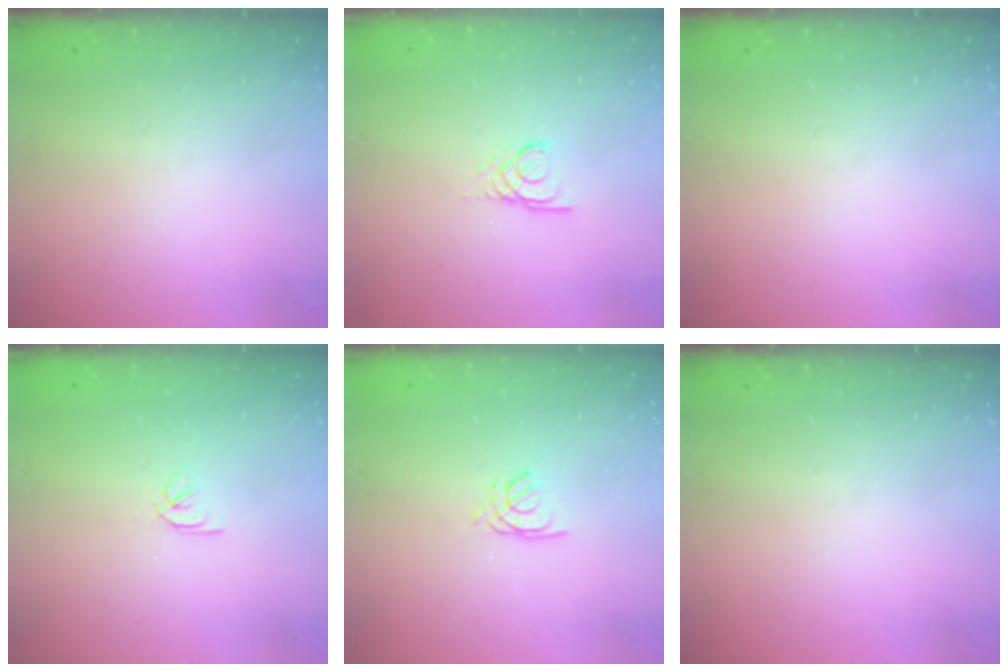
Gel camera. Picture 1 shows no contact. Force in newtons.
{"total": 2.4, "press": 2.4, "slide": 0.1}
{"total": 0.0}
{"total": 2.4, "press": 2.3, "slide": 0.7}
{"total": 1.6, "press": 1.5, "slide": 0.4}
{"total": 0.0}